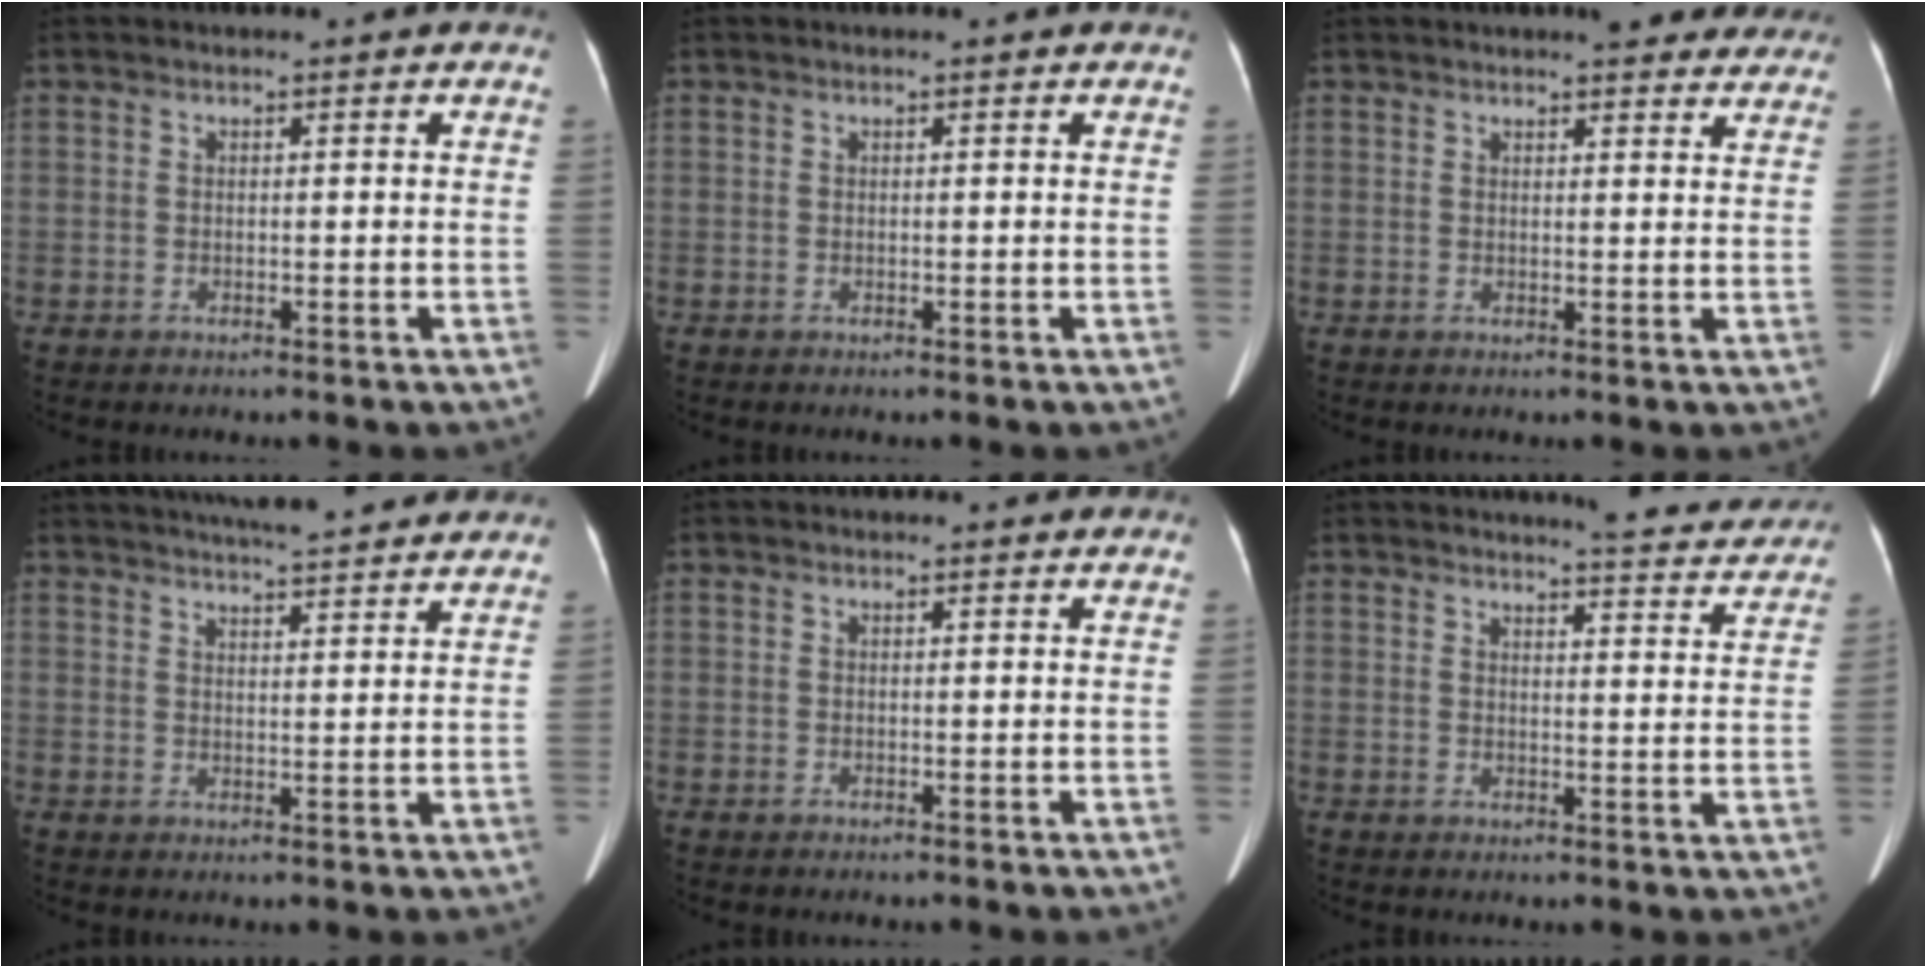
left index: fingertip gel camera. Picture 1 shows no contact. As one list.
[{"total": 0.0}, {"total": 8.7, "force": [7.7, 2.2, 3.4], "torque": [-0.024, 0.001, 0.077]}, {"total": 15.8, "force": [14.3, 1.9, 6.6], "torque": [-0.102, 0.027, 0.190]}, {"total": 0.8, "force": [0.7, 0.2, 0.1], "torque": [-0.007, -0.002, 0.006]}, {"total": 9.8, "force": [9.4, 1.1, 2.2], "torque": [-0.018, -0.021, 0.097]}]